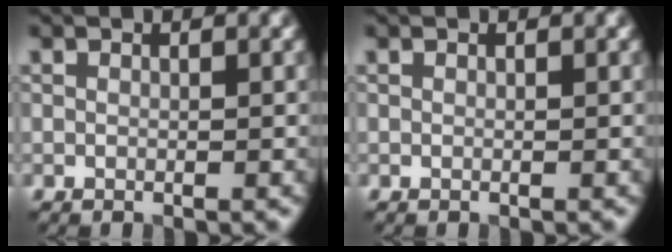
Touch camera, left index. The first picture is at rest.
{"total": 0.0}